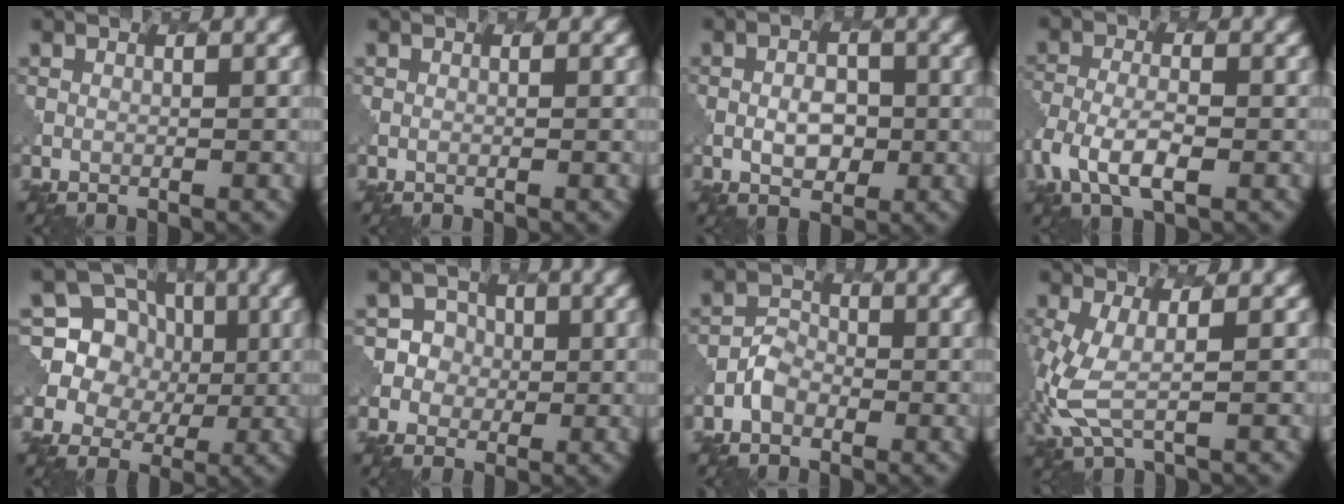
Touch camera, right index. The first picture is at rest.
{"total": 0.0}
{"total": 2.4, "force": [-0.3, 1.7, 1.7], "torque": [-0.028, -0.001, -0.002]}
{"total": 4.8, "force": [-2.2, 2.6, 3.4], "torque": [-0.076, -0.009, -0.044]}
{"total": 10.2, "force": [2.3, 9.4, 3.1], "torque": [-0.106, 0.032, 0.028]}
{"total": 4.5, "force": [-0.5, 4.4, 0.4], "torque": [0.007, 0.020, -0.021]}
{"total": 1.8, "force": [-1.0, 1.4, 0.4], "torque": [-0.008, 0.005, -0.020]}
{"total": 3.8, "force": [-0.5, 1.6, 3.4], "torque": [-0.109, -0.010, -0.009]}